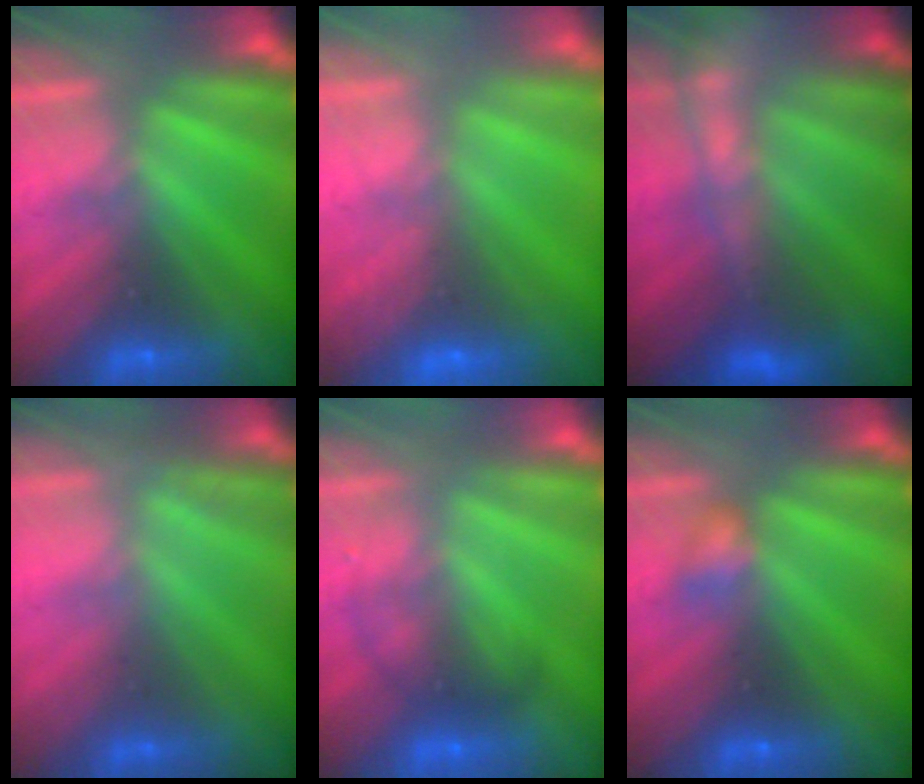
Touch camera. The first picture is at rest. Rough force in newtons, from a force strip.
{"total": 7.3}
{"total": 7.0}
{"total": 2.4}
{"total": 2.0}
{"total": 2.1}